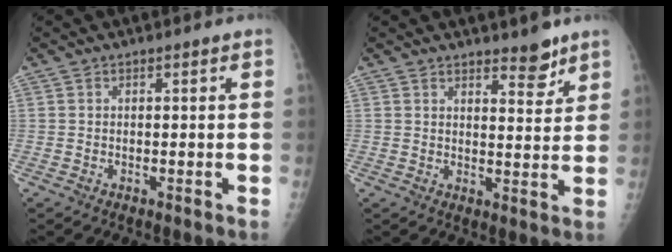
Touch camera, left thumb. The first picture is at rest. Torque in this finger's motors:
{"motor_torque": [0.17, 0.28, 0.10, -0.02, 0.06]}